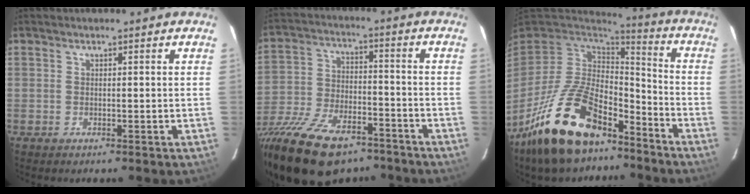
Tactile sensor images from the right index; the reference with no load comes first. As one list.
[{"total": 25.2, "force": [-17.7, 11.2, 14.0], "torque": [-0.293, -0.035, -0.288]}, {"total": 22.3, "force": [-14.5, 10.3, 13.5], "torque": [-0.279, -0.011, -0.244]}]